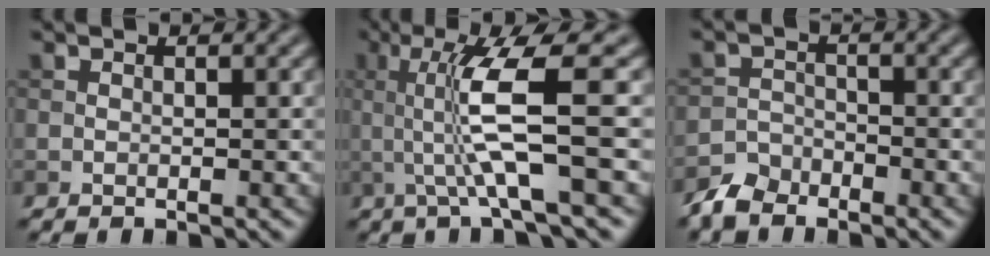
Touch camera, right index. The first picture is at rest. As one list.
[{"total": 7.0, "force": [0.5, 1.1, 6.9], "torque": [-0.128, 0.003, 0.011]}, {"total": 2.9, "force": [-2.5, 1.5, 0.6], "torque": [-0.009, 0.002, -0.057]}]